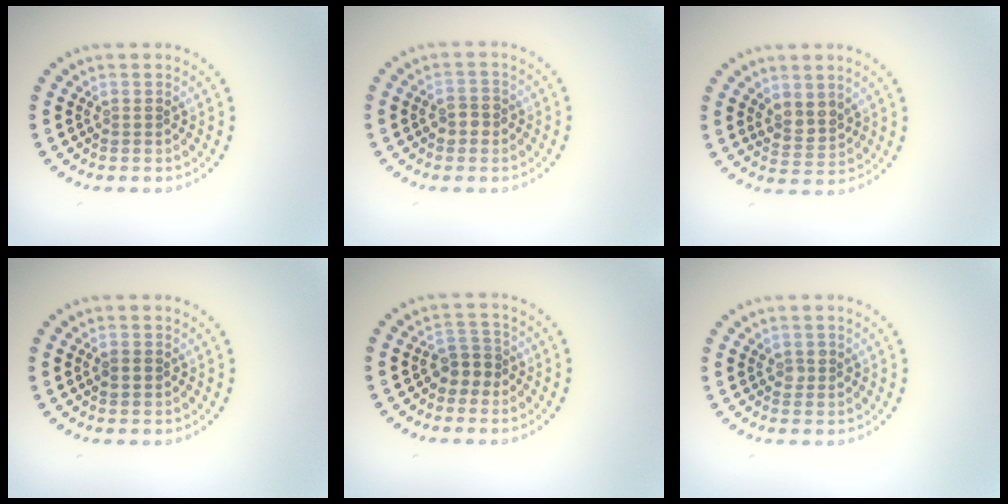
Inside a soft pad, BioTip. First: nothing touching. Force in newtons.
{"total": 1.7, "press": 1.6, "slide": 0.4}
{"total": 2.3, "press": 1.9, "slide": 1.2}
{"total": 1.2, "press": 1.2, "slide": 0.0}
{"total": 2.1, "press": 1.8, "slide": 0.9}
{"total": 1.0, "press": 0.9, "slide": 0.1}